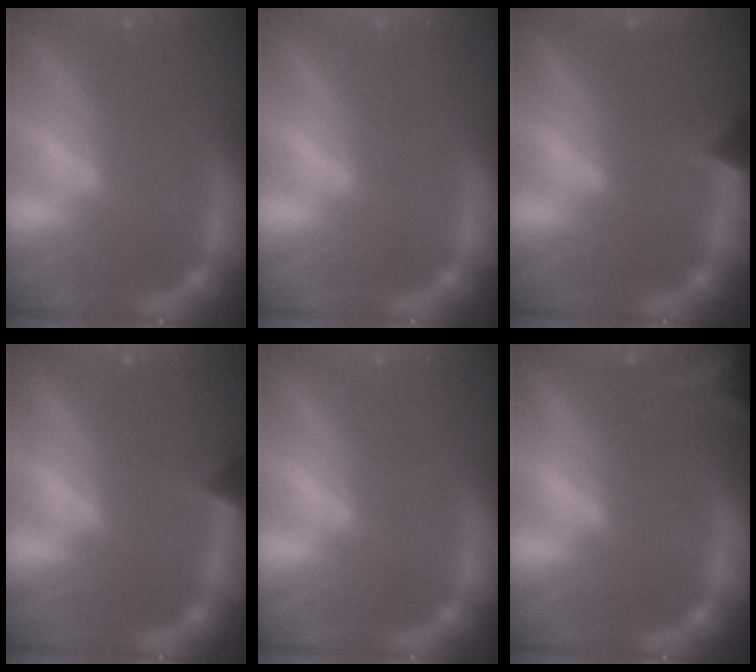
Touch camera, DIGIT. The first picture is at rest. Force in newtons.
{"total": 0.0}
{"total": 1.9}
{"total": 1.4}
{"total": 0.0}
{"total": 6.5}